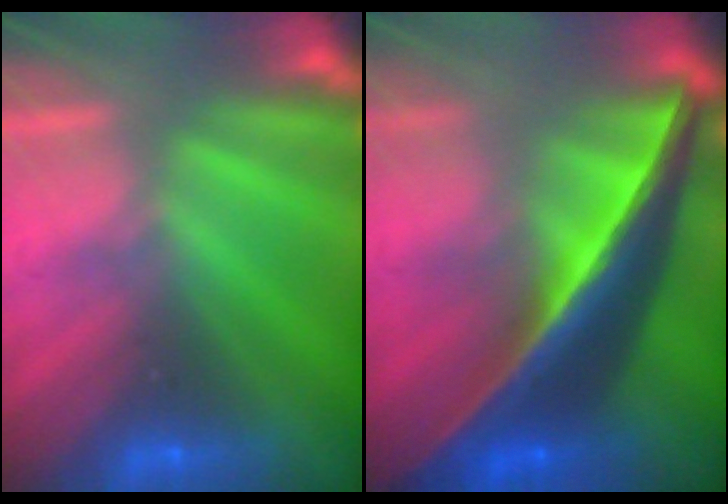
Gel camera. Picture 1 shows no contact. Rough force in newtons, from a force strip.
{"total": 7.2}